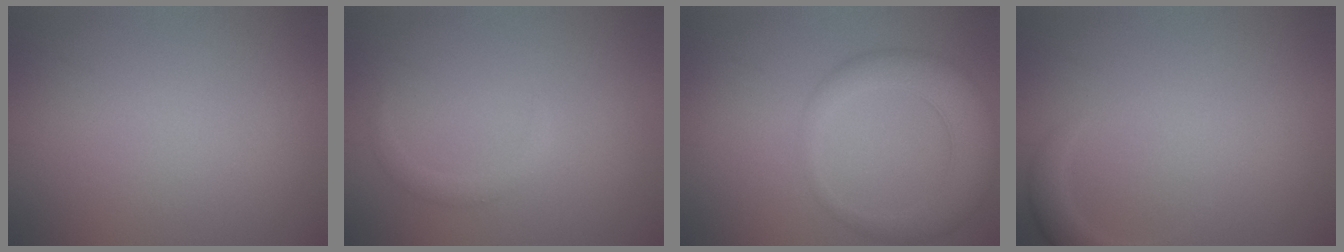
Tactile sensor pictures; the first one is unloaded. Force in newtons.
{"total": 1.2, "press": 1.2, "slide": 0.1}
{"total": 4.9, "press": 4.9, "slide": 0.2}
{"total": 2.0, "press": 2.0, "slide": 0.2}